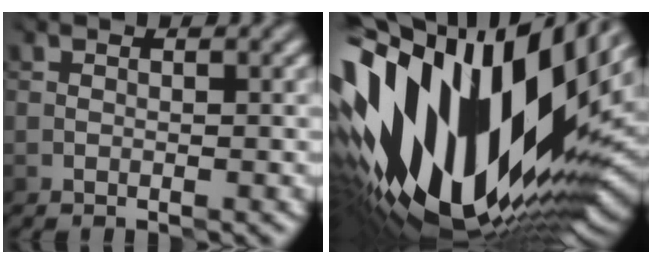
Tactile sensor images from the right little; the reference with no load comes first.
{"total": 18.6, "force": [2.4, 9.6, 15.8], "torque": [-0.293, -0.001, 0.028]}